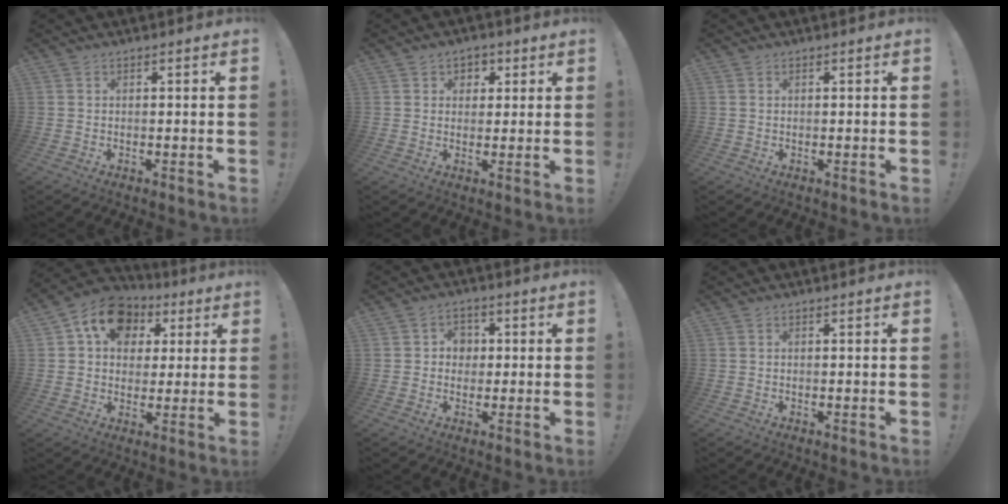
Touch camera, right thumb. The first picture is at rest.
{"total": 1.8, "force": [0.6, 1.6, 0.5], "torque": [-0.001, 0.000, 0.010]}
{"total": 0.6, "force": [0.4, 0.4, 0.3], "torque": [-0.009, 0.002, 0.008]}
{"total": 14.4, "force": [5.9, 10.9, 7.3], "torque": [-0.122, -0.015, 0.113]}
{"total": 4.5, "force": [0.1, 4.2, 1.6], "torque": [-0.020, 0.002, 0.000]}
{"total": 0.0}